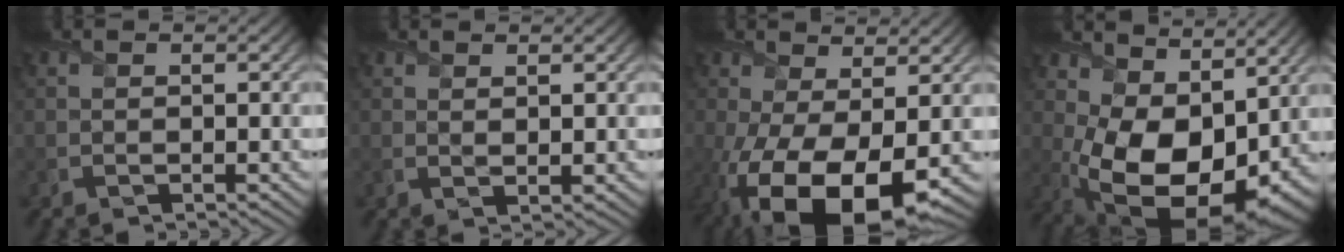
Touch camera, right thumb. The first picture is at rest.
{"total": 1.2, "force": [1.0, 0.2, 0.6], "torque": [-0.015, -0.004, 0.021]}
{"total": 14.9, "force": [-4.8, 7.6, 11.8], "torque": [-0.259, -0.053, -0.063]}
{"total": 16.0, "force": [1.2, 10.1, 12.3], "torque": [-0.226, -0.038, 0.045]}